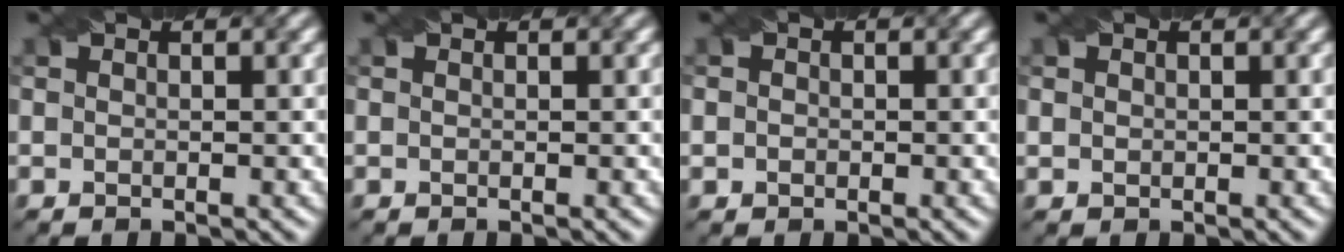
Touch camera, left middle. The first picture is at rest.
{"total": 0.0}
{"total": 1.0, "force": [0.0, 0.9, 0.3], "torque": [0.000, -0.001, -0.004]}
{"total": 0.7, "force": [0.2, 0.6, 0.2], "torque": [-0.004, -0.001, 0.007]}